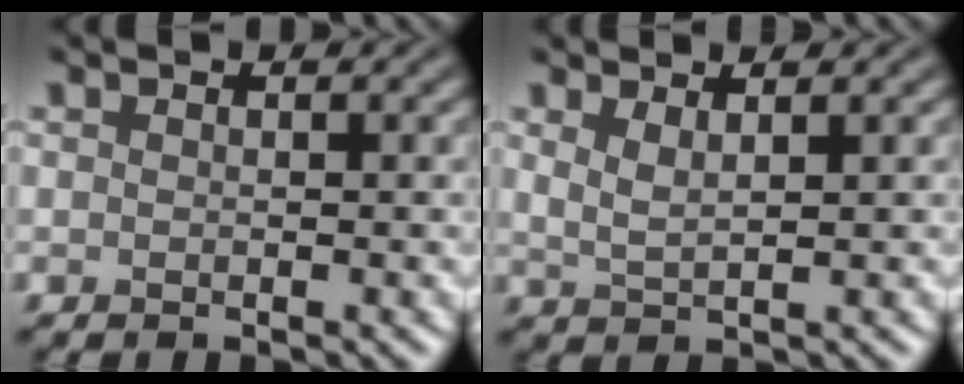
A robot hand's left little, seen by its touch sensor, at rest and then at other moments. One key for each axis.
{"total": 1.9, "fx": 1.2, "fy": 0.6, "fz": 1.4, "tx": -0.024, "ty": -0.003, "tz": 0.023}